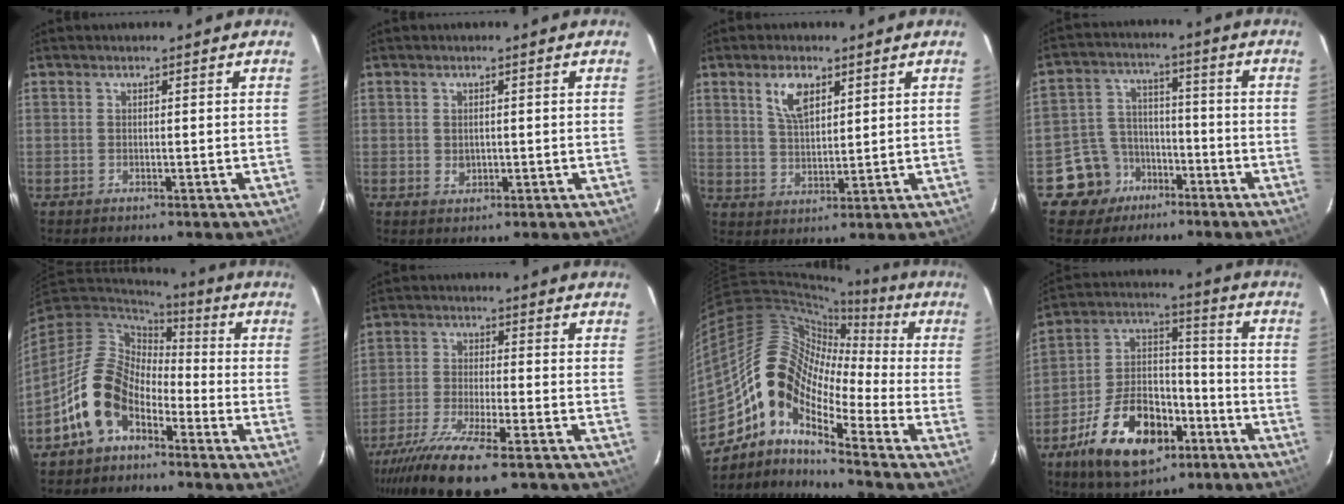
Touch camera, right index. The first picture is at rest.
{"total": 1.8, "force": [0.1, 1.5, 1.1], "torque": [-0.017, 0.001, 0.005]}
{"total": 6.3, "force": [3.3, 2.9, 4.5], "torque": [-0.083, 0.007, 0.067]}
{"total": 9.0, "force": [-5.4, 7.2, 1.1], "torque": [-0.041, 0.035, -0.083]}
{"total": 12.6, "force": [-6.1, 8.2, 7.3], "torque": [-0.152, 0.017, -0.116]}
{"total": 15.9, "force": [-11.6, 3.4, 10.4], "torque": [-0.219, -0.048, -0.210]}
{"total": 14.9, "force": [-6.8, 7.0, 11.2], "torque": [-0.187, 0.008, -0.149]}
{"total": 19.6, "force": [-10.2, 11.0, 12.5], "torque": [-0.253, 0.024, -0.165]}